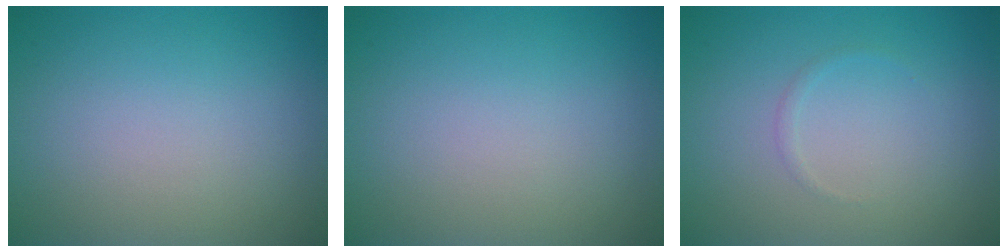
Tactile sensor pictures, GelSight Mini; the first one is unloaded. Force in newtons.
{"total": 0.0}
{"total": 0.5, "press": 0.5, "slide": 0.0}